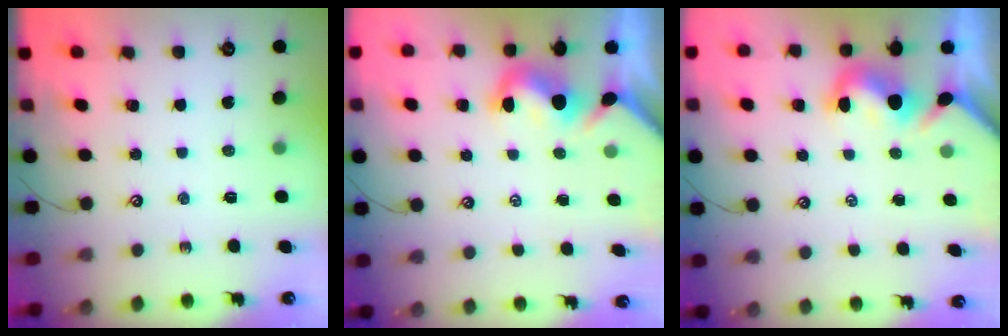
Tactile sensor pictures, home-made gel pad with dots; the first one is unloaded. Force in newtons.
{"total": 1.6, "press": 1.2, "slide": 1.0}
{"total": 1.6, "press": 1.2, "slide": 1.0}